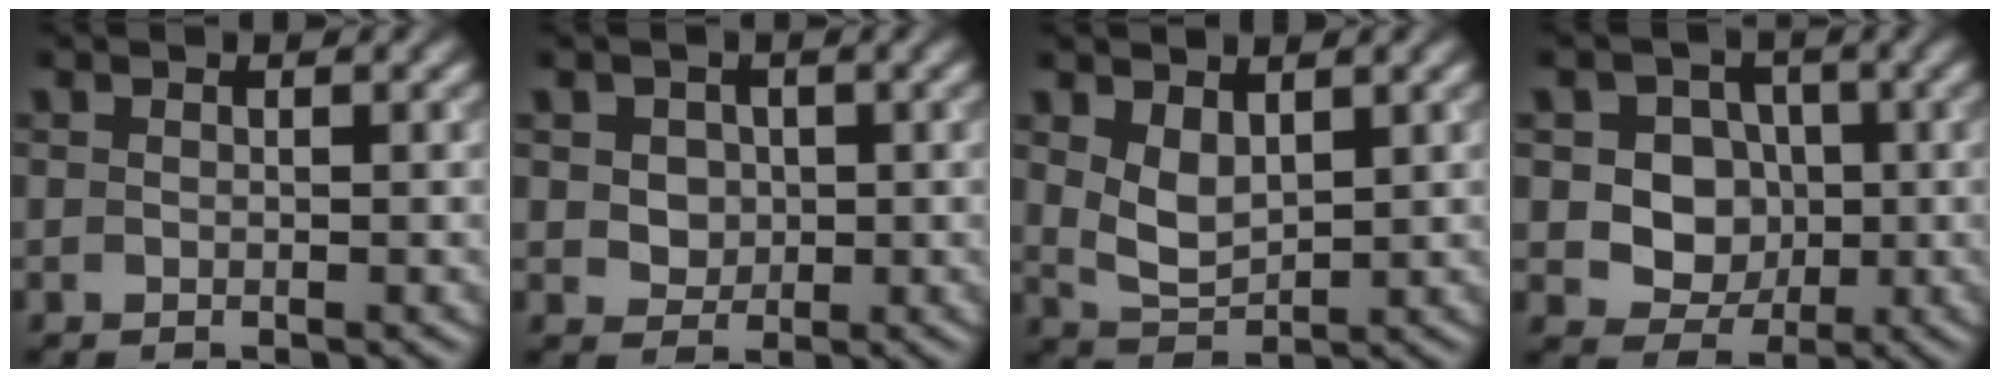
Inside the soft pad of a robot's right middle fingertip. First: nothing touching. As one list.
[{"total": 3.1, "force": [0.8, 2.6, 1.5], "torque": [-0.024, 0.009, 0.015]}, {"total": 3.1, "force": [1.3, 1.8, 2.1], "torque": [-0.049, -0.005, 0.033]}, {"total": 6.2, "force": [0.4, 5.5, 2.9], "torque": [-0.027, 0.013, -0.003]}]